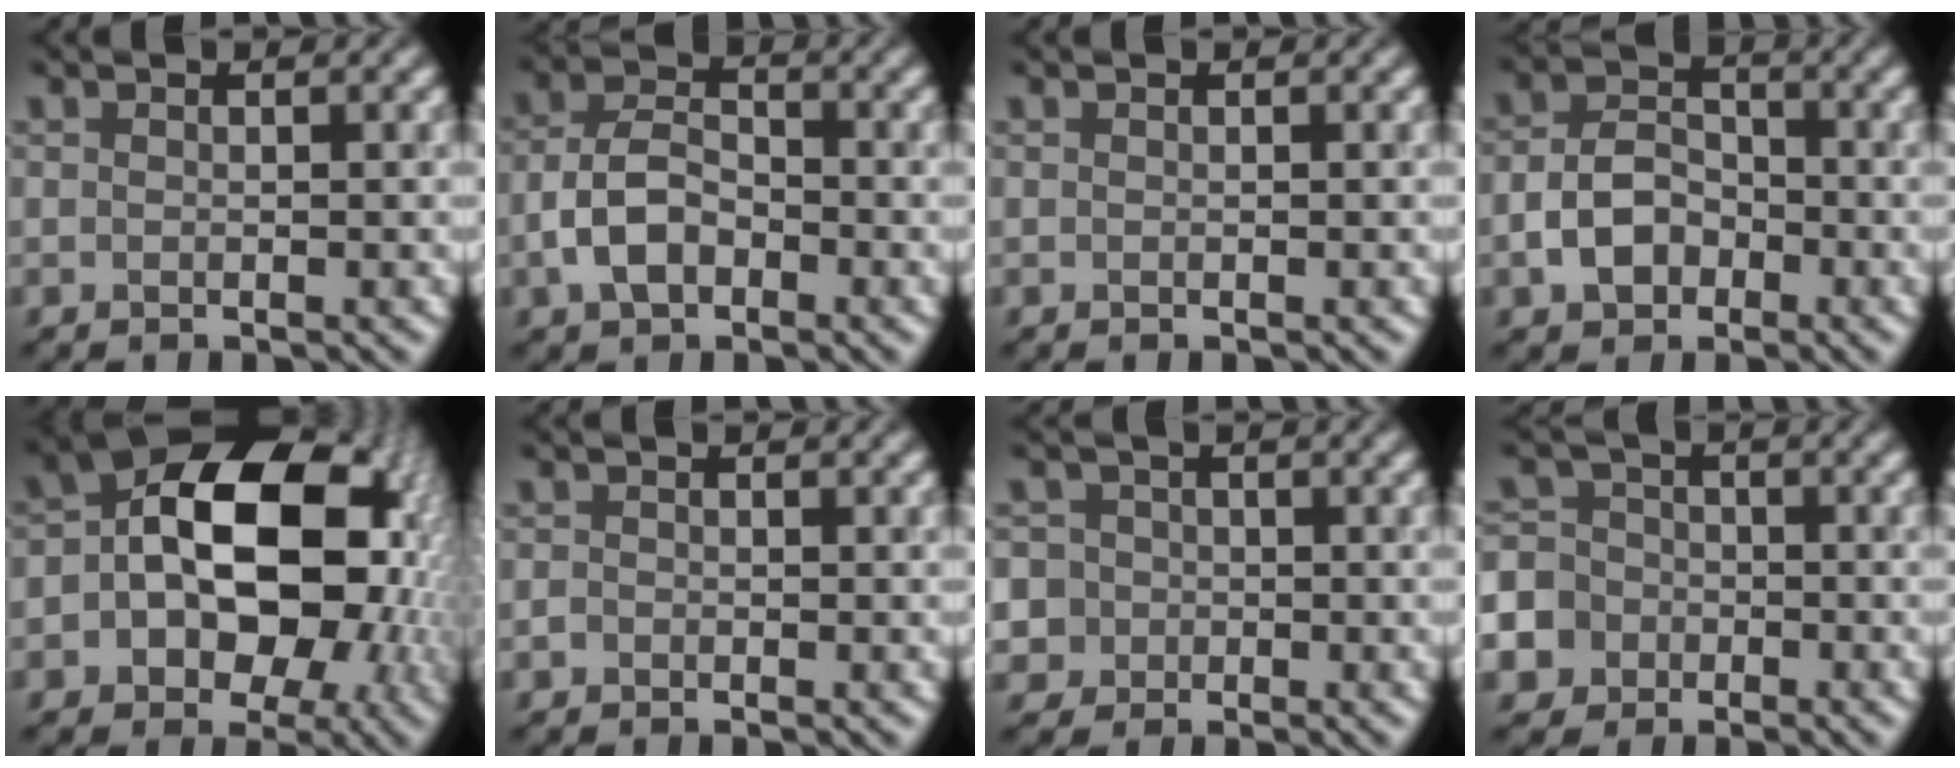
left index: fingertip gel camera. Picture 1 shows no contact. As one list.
[{"total": 4.3, "force": [-1.6, 2.7, 2.9], "torque": [-0.059, 0.005, -0.039]}, {"total": 0.0}, {"total": 4.1, "force": [-1.6, 2.9, 2.4], "torque": [-0.045, 0.004, -0.032]}, {"total": 17.0, "force": [-0.2, 11.3, 12.7], "torque": [-0.157, 0.003, -0.006]}, {"total": 0.7, "force": [-0.4, 0.6, 0.2], "torque": [-0.001, -0.003, -0.009]}, {"total": 5.7, "force": [-0.4, 5.5, 1.5], "torque": [-0.029, 0.025, -0.034]}, {"total": 9.4, "force": [-4.7, 7.9, 2.0], "torque": [-0.064, -0.022, -0.107]}]